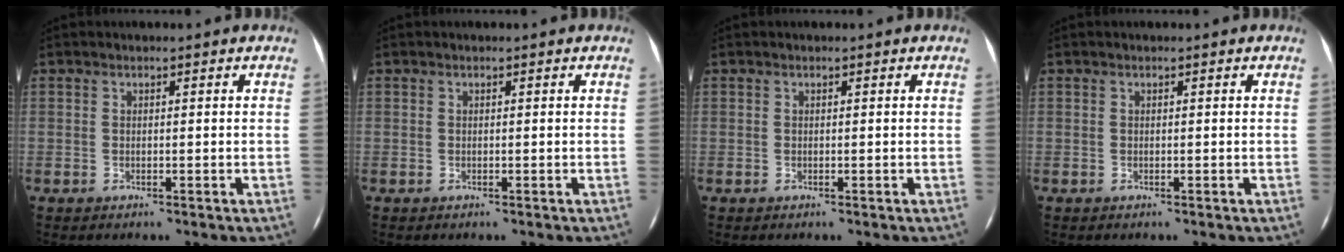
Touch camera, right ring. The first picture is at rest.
{"total": 0.0}
{"total": 0.0}
{"total": 0.0}